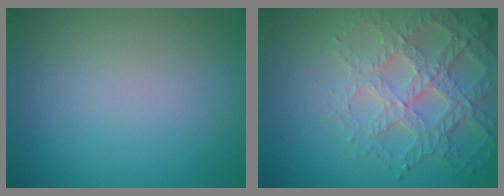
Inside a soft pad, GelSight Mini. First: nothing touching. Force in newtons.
{"total": 6.5, "press": 4.9, "slide": 4.3}